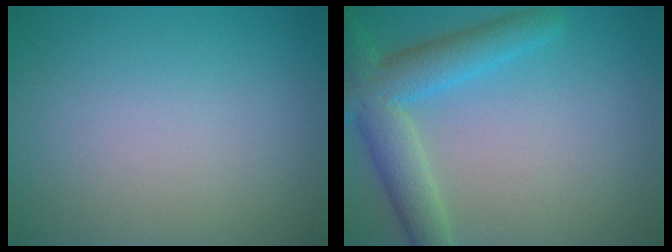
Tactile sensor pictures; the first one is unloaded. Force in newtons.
{"total": 5.8, "press": 5.8, "slide": 0.3}